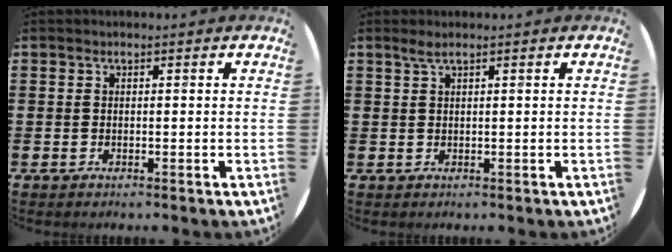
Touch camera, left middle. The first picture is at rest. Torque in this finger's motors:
{"motor_torque": [0.15, -0.05, 0.00, 0.00]}